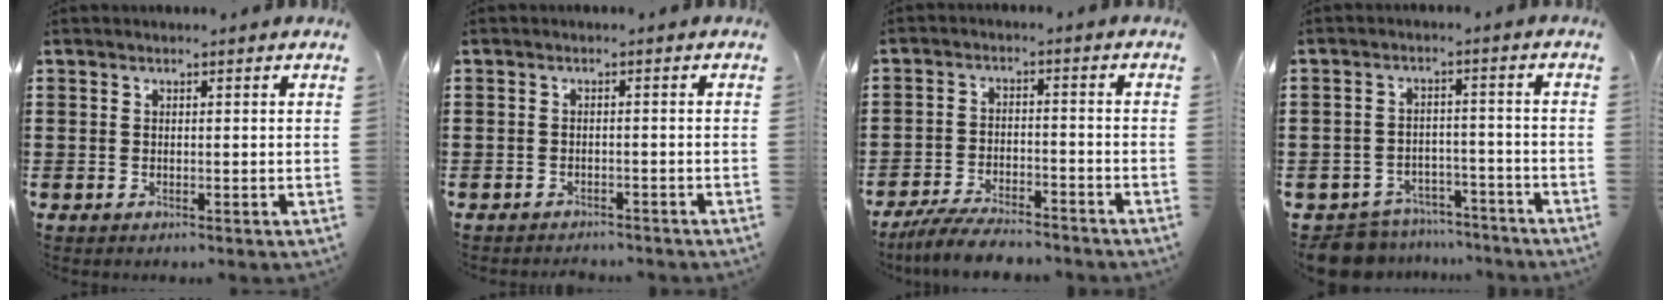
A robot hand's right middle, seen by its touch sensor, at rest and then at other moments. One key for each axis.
{"total": 1.4, "fx": -1.4, "fy": 0.1, "fz": -0.1, "tx": -0.004, "ty": 0.000, "tz": -0.030}
{"total": 5.8, "fx": -5.4, "fy": 0.6, "fz": 1.8, "tx": -0.040, "ty": -0.001, "tz": -0.107}
{"total": 6.6, "fx": -6.5, "fy": 1.3, "fz": 0.6, "tx": -0.018, "ty": 0.016, "tz": -0.129}